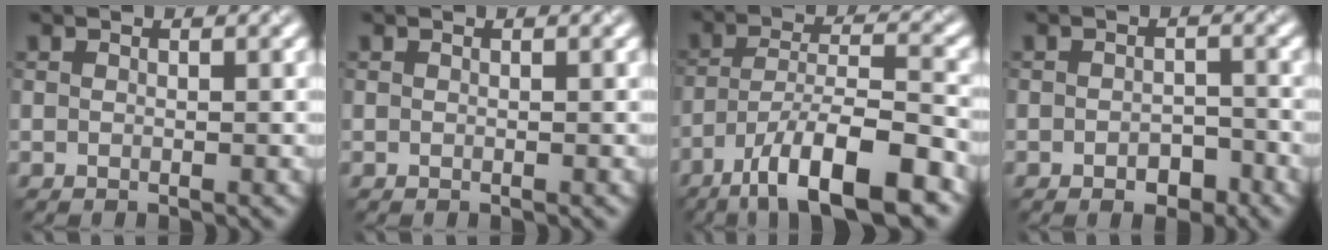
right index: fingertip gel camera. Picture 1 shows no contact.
{"total": 0.0}
{"total": 10.8, "force": [-6.8, 2.8, 7.9], "torque": [-0.130, 0.010, -0.119]}
{"total": 2.2, "force": [-1.1, 1.2, 1.4], "torque": [-0.021, 0.001, -0.017]}